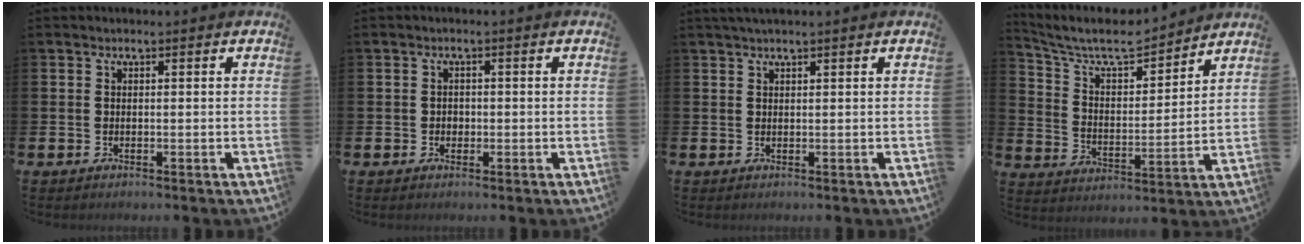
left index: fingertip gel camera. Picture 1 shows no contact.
{"total": 1.2, "force": [-0.1, 1.1, 0.5], "torque": [-0.002, 0.005, -0.005]}
{"total": 1.2, "force": [1.1, -0.1, 0.6], "torque": [-0.018, 0.004, 0.021]}
{"total": 7.9, "force": [7.0, 2.2, 2.9], "torque": [-0.089, -0.046, 0.117]}